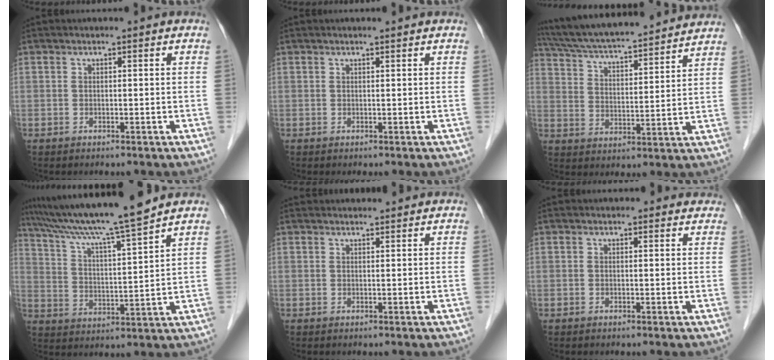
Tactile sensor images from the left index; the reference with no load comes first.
{"total": 1.3, "force": [1.1, -0.1, 0.7], "torque": [-0.010, 0.010, 0.020]}
{"total": 21.0, "force": [19.2, 1.7, 8.4], "torque": [-0.145, 0.027, 0.291]}
{"total": 14.9, "force": [12.8, -1.7, 7.4], "torque": [-0.132, 0.003, 0.214]}
{"total": 4.7, "force": [4.6, 0.5, 0.9], "torque": [-0.012, 0.032, 0.058]}
{"total": 3.6, "force": [3.4, 1.2, 0.4], "torque": [0.003, 0.006, 0.027]}